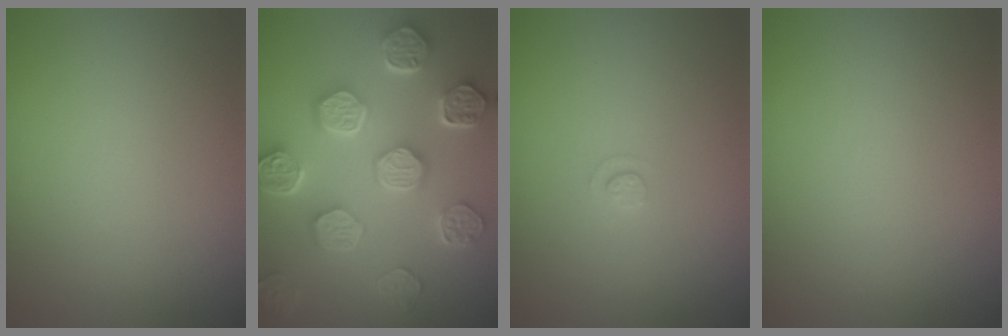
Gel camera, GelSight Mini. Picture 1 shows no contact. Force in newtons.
{"total": 8.4, "press": 6.5, "slide": 5.3}
{"total": 0.9, "press": 0.9, "slide": 0.2}
{"total": 0.0}